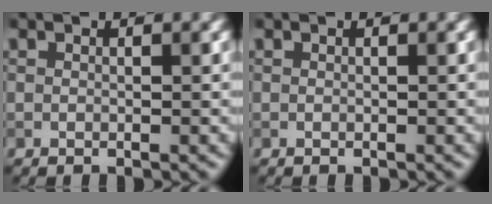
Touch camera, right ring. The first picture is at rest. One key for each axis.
{"total": 0.0}